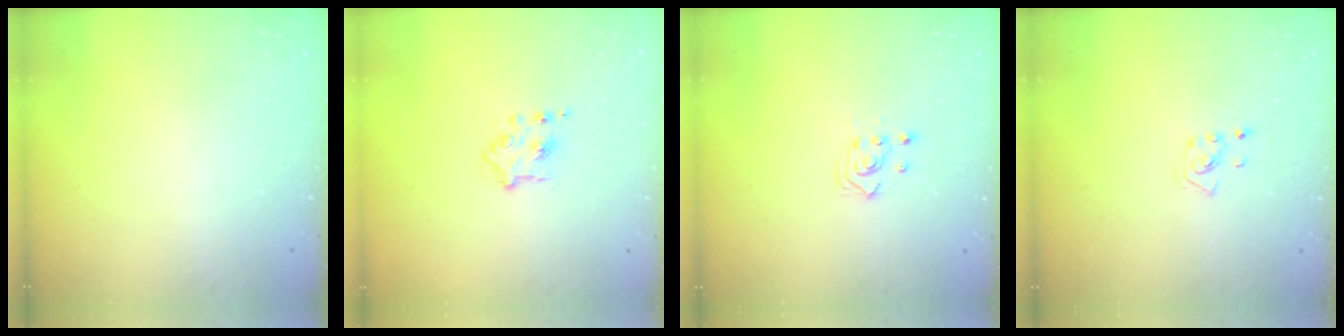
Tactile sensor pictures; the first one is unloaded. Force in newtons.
{"total": 5.3, "press": 5.2, "slide": 0.8}
{"total": 2.3, "press": 2.3, "slide": 0.3}
{"total": 2.6, "press": 2.6, "slide": 0.5}